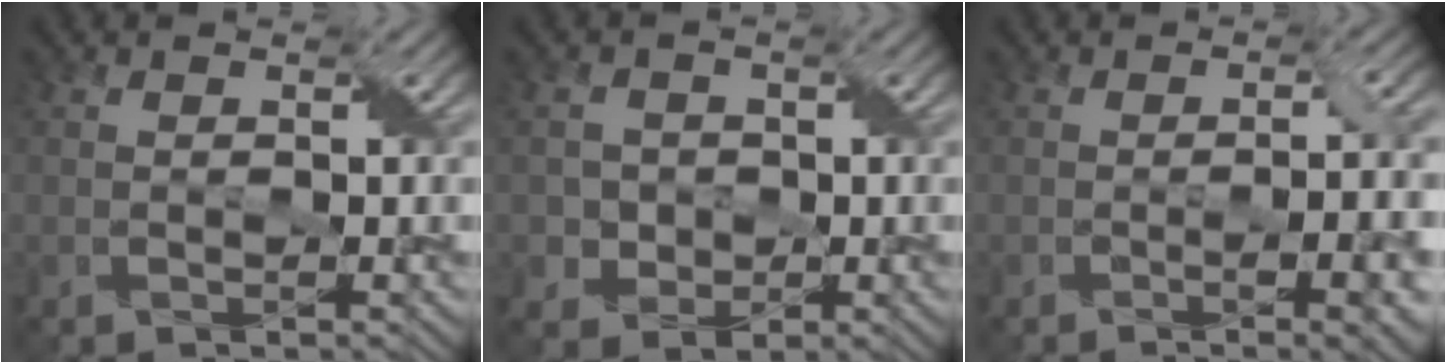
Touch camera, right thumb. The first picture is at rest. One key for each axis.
{"total": 3.5, "fx": -0.2, "fy": 3.4, "fz": 0.7, "tx": -0.024, "ty": -0.003, "tz": -0.009}
{"total": 6.8, "fx": -1.9, "fy": 1.5, "fz": 6.3, "tx": -0.089, "ty": -0.007, "tz": -0.021}